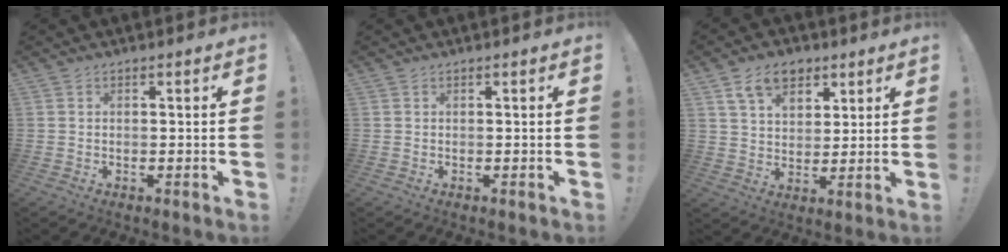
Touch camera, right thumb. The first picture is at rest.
{"total": 0.0}
{"total": 10.2, "force": [5.8, 6.8, 4.9], "torque": [-0.084, -0.016, 0.110]}